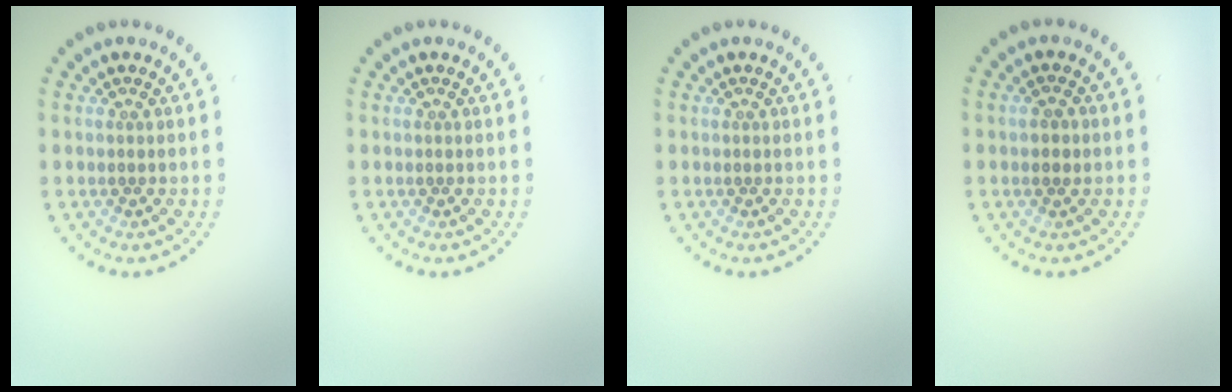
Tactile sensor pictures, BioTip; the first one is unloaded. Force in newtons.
{"total": 0.0}
{"total": 0.0}
{"total": 1.0, "press": 0.9, "slide": 0.3}